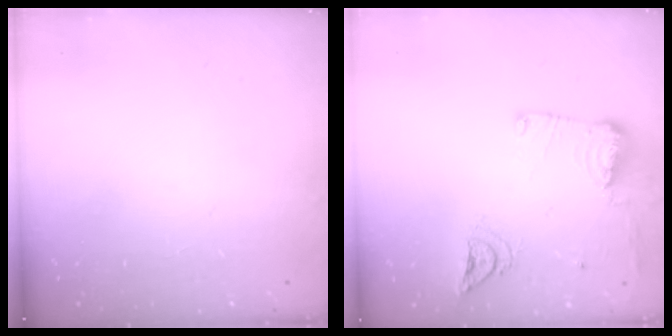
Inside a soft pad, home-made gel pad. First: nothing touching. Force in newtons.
{"total": 12.8, "press": 12.7, "slide": 1.6}